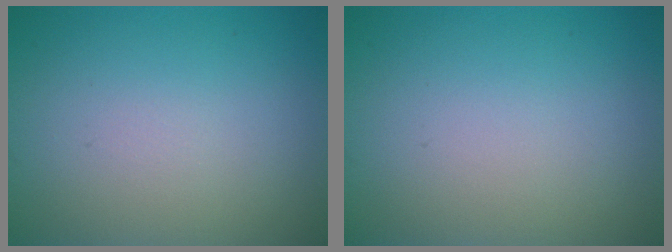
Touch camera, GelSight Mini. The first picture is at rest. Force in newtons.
{"total": 0.0}